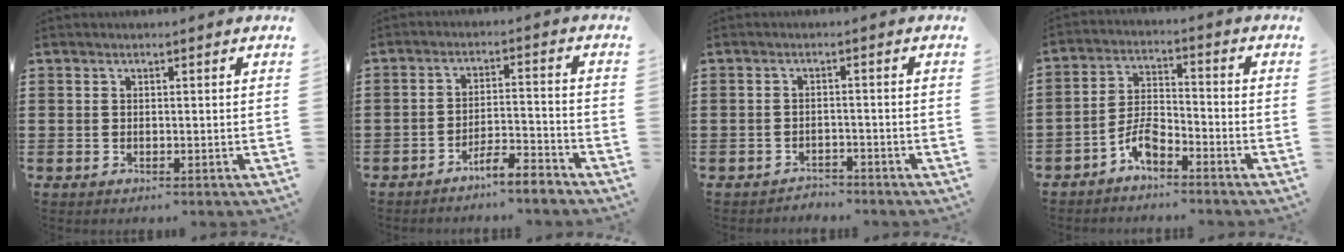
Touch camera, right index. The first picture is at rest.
{"total": 5.0, "force": [-4.6, 0.1, 1.9], "torque": [-0.041, -0.003, -0.091]}
{"total": 2.1, "force": [-2.1, 0.3, -0.1], "torque": [-0.007, 0.000, -0.046]}
{"total": 5.0, "force": [-3.6, 2.0, 2.8], "torque": [-0.070, 0.006, -0.076]}